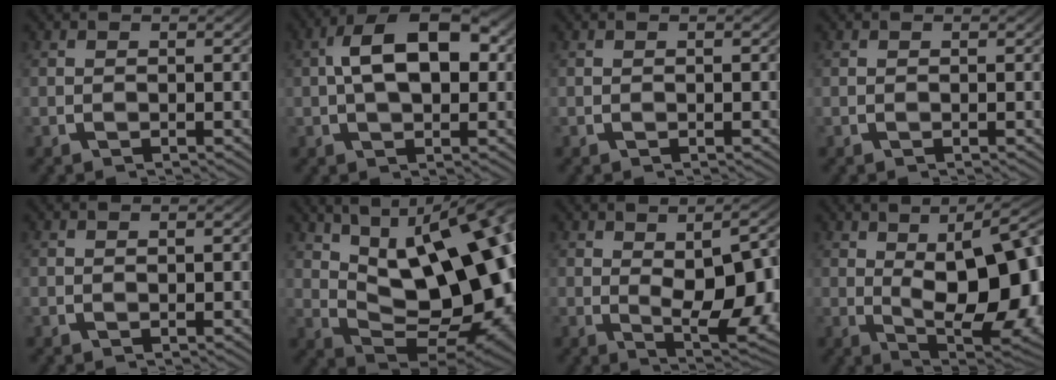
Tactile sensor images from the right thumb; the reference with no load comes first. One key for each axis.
{"total": 8.2, "fx": 1.2, "fy": 4.6, "fz": 6.7, "tx": -0.108, "ty": -0.003, "tz": 0.022}
{"total": 0.0}
{"total": 0.0}
{"total": 0.6, "fx": 0.0, "fy": 0.3, "fz": 0.6, "tx": -0.007, "ty": -0.002, "tz": 0.001}
{"total": 20.5, "fx": 2.3, "fy": 12.4, "fz": 16.2, "tx": -0.228, "ty": -0.026, "tz": 0.046}
{"total": 9.2, "fx": -0.4, "fy": 4.7, "fz": 8.0, "tx": -0.122, "ty": -0.030, "tz": 0.012}
{"total": 15.3, "fx": -0.3, "fy": 8.1, "fz": 13.0, "tx": -0.198, "ty": -0.045, "tz": 0.027}